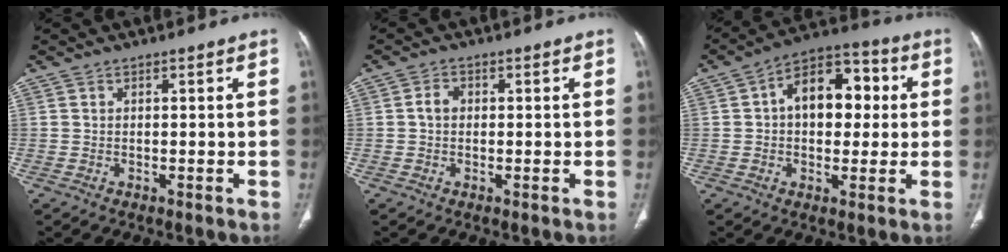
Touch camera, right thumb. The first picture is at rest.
{"total": 2.3, "force": [0.1, 1.7, 1.4], "torque": [-0.022, 0.008, -0.002]}
{"total": 13.7, "force": [2.1, 8.8, 10.3], "torque": [-0.114, 0.027, 0.022]}